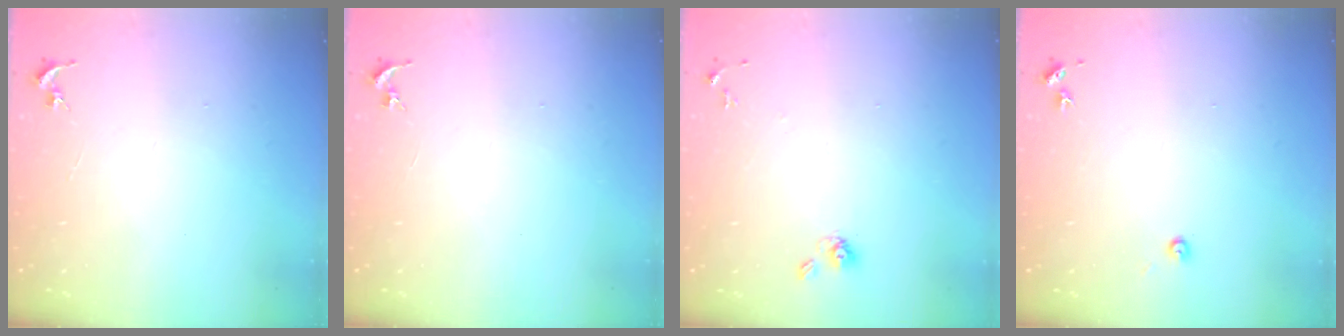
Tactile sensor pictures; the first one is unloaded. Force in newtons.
{"total": 0.0}
{"total": 6.5, "press": 6.4, "slide": 1.5}
{"total": 2.7, "press": 2.7, "slide": 0.2}